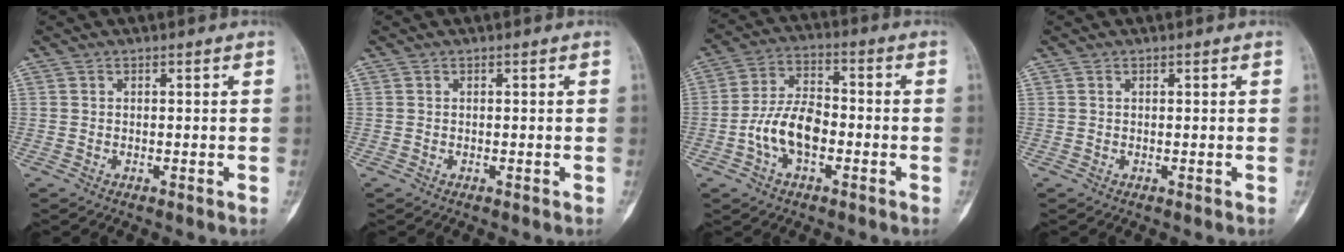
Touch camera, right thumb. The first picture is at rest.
{"total": 0.0}
{"total": 10.2, "force": [-2.8, 5.7, 8.0], "torque": [-0.147, 0.030, -0.058]}
{"total": 0.0}